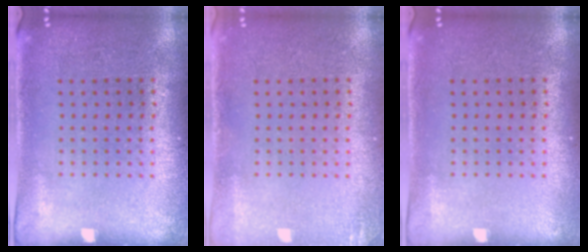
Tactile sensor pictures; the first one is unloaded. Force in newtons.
{"total": 1.0, "press": 1.0, "slide": 0.1}
{"total": 0.0}